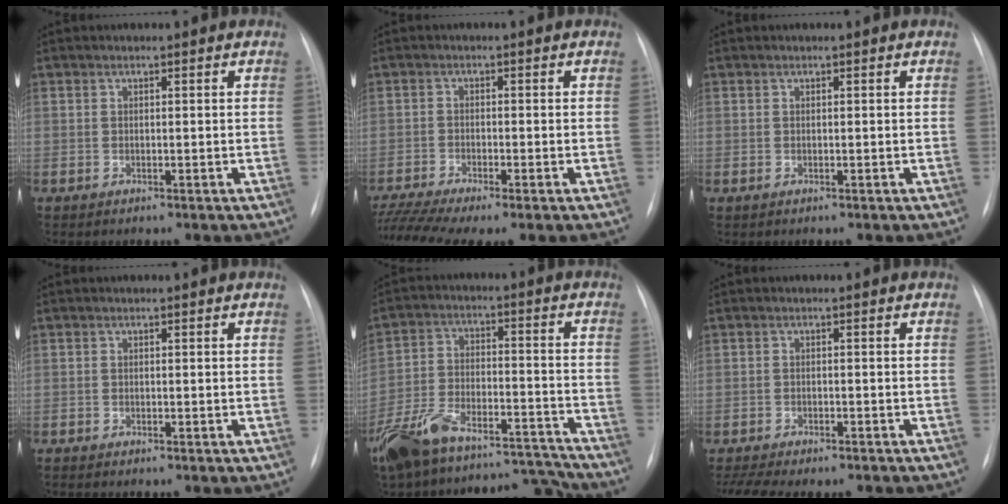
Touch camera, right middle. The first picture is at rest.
{"total": 8.0, "force": [-6.5, 0.1, 4.6], "torque": [-0.094, -0.010, -0.111]}
{"total": 0.0}
{"total": 1.0, "force": [-0.9, -0.2, 0.3], "torque": [-0.005, -0.002, -0.016]}
{"total": 17.7, "force": [-16.3, 4.1, 5.8], "torque": [-0.115, 0.032, -0.270]}
{"total": 9.9, "force": [-8.6, 2.2, 4.4], "torque": [-0.072, 0.001, -0.119]}